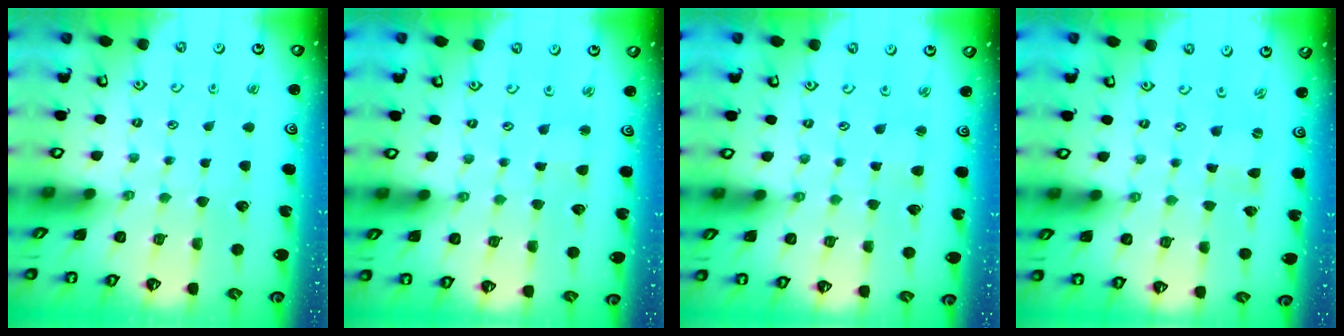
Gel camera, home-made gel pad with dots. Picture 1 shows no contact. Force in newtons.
{"total": 1.9, "press": 1.9, "slide": 0.2}
{"total": 2.5, "press": 2.5, "slide": 0.4}
{"total": 0.0}